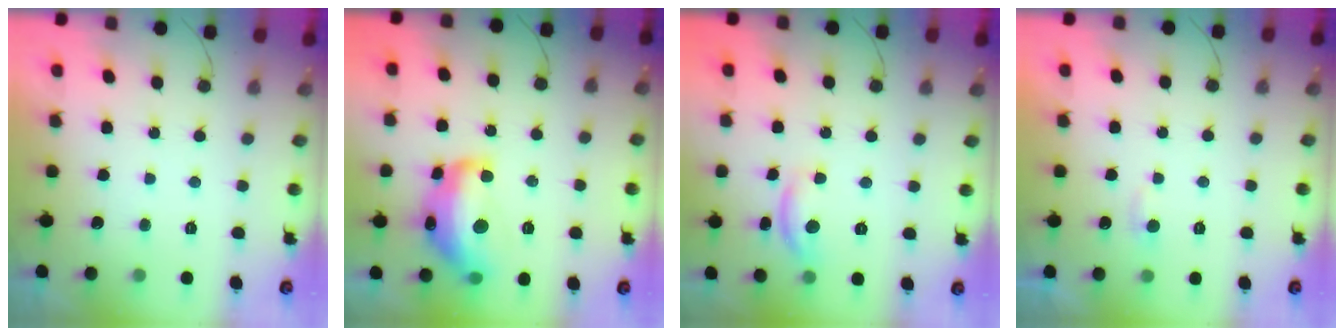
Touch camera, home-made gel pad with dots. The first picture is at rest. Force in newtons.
{"total": 17.0, "press": 16.9, "slide": 1.4}
{"total": 8.5, "press": 8.4, "slide": 0.6}
{"total": 2.7, "press": 2.7, "slide": 0.2}